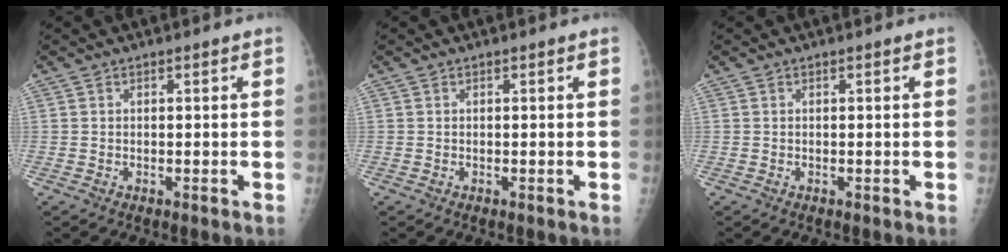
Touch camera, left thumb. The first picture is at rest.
{"total": 0.0}
{"total": 0.0}